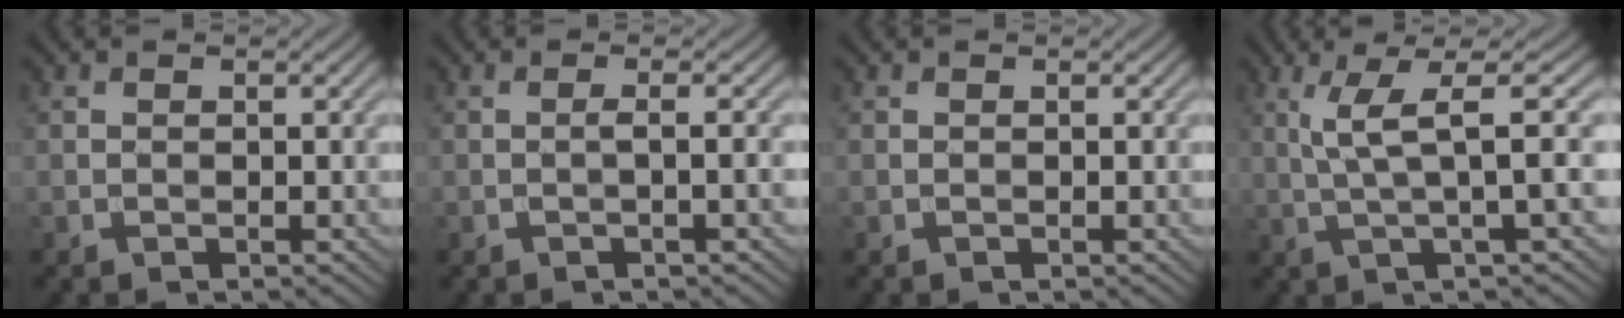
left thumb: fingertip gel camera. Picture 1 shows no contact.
{"total": 2.0, "force": [-0.2, 0.2, 2.0], "torque": [-0.029, 0.007, -0.011]}
{"total": 0.0}
{"total": 6.2, "force": [1.6, 0.7, 5.9], "torque": [-0.117, 0.018, 0.032]}